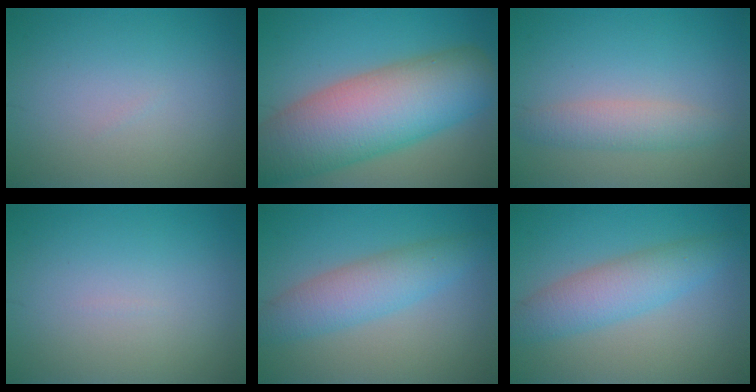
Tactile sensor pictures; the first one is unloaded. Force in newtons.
{"total": 12.3, "press": 12.3, "slide": 0.4}
{"total": 2.6, "press": 2.6, "slide": 0.1}
{"total": 0.0}
{"total": 4.5, "press": 4.5, "slide": 0.1}
{"total": 4.5, "press": 4.5, "slide": 0.1}